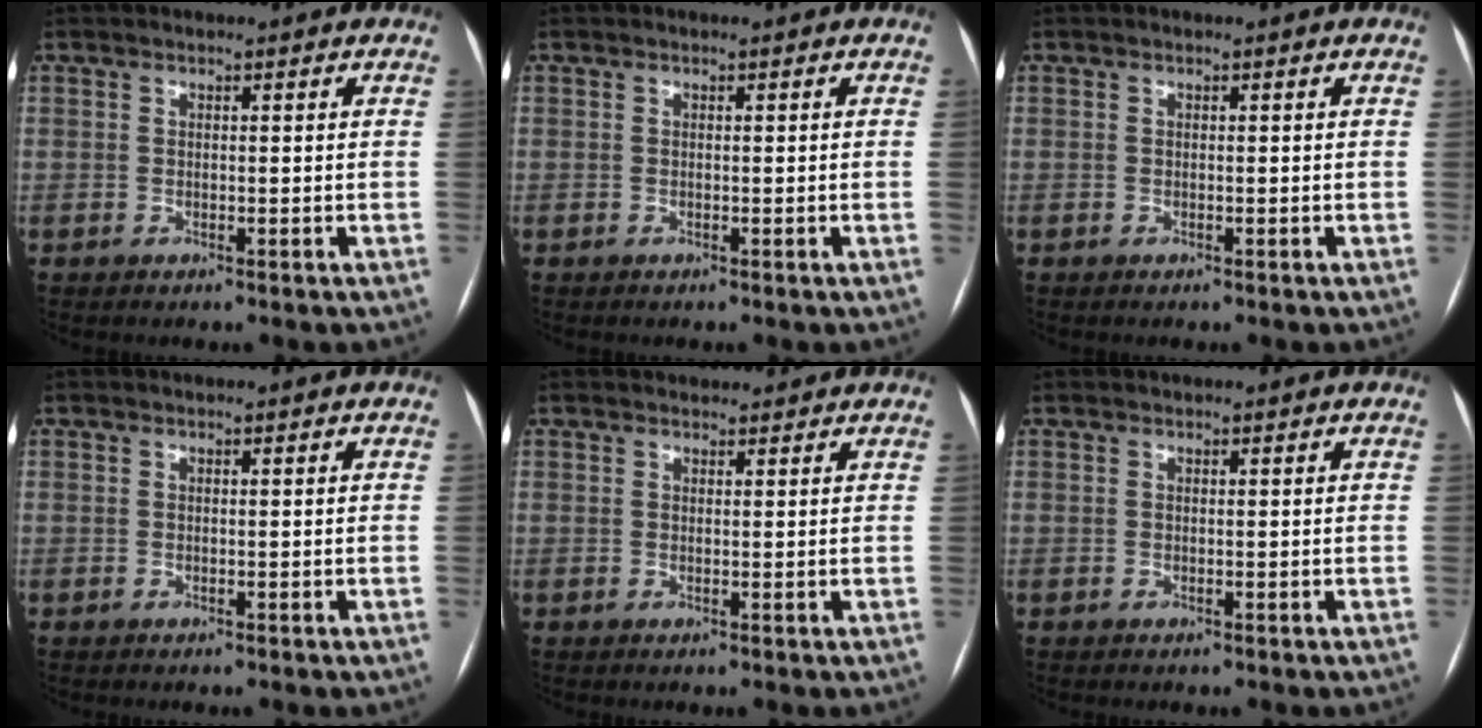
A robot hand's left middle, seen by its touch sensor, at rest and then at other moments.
{"total": 0.0}
{"total": 0.0}
{"total": 0.0}
{"total": 2.1, "force": [2.0, 0.7, 0.1], "torque": [-0.004, 0.016, 0.028]}
{"total": 0.0}